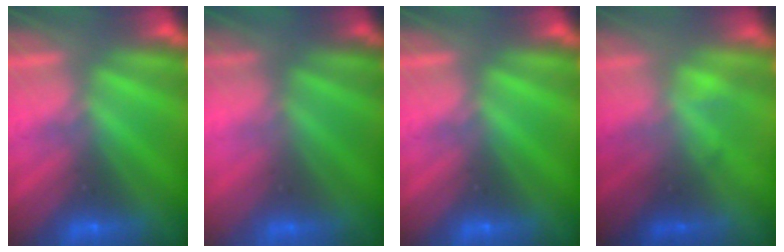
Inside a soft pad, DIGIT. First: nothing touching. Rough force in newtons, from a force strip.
{"total": 2.6}
{"total": 0.0}
{"total": 1.5}